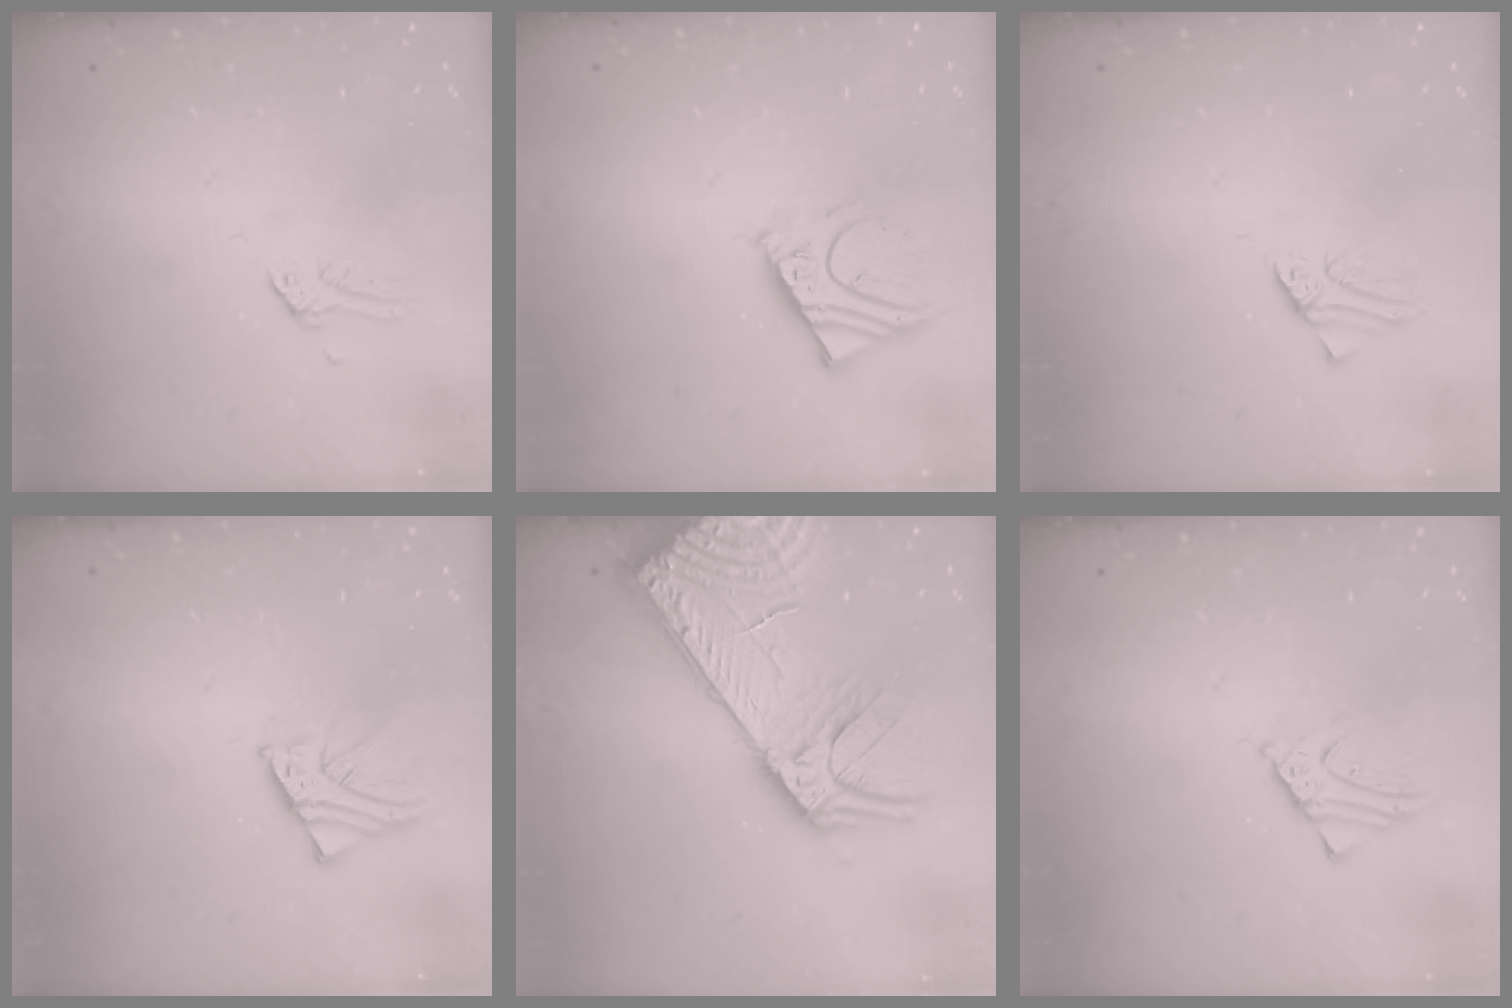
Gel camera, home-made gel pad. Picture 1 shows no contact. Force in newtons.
{"total": 7.4, "press": 7.4, "slide": 0.8}
{"total": 1.2, "press": 1.2, "slide": 0.2}
{"total": 2.2, "press": 2.2, "slide": 0.1}
{"total": 21.0, "press": 20.4, "slide": 4.8}
{"total": 1.8, "press": 1.8, "slide": 0.2}